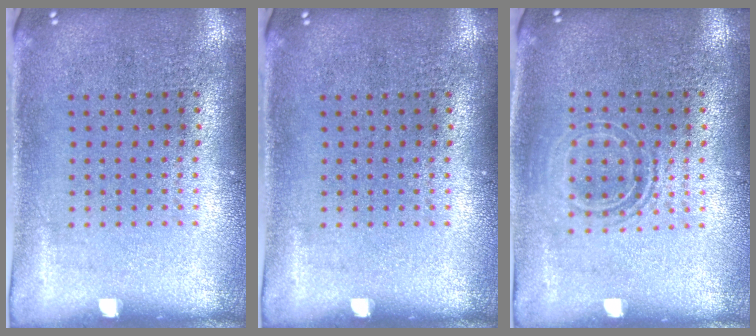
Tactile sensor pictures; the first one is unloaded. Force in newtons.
{"total": 0.0}
{"total": 1.5, "press": 1.2, "slide": 0.9}